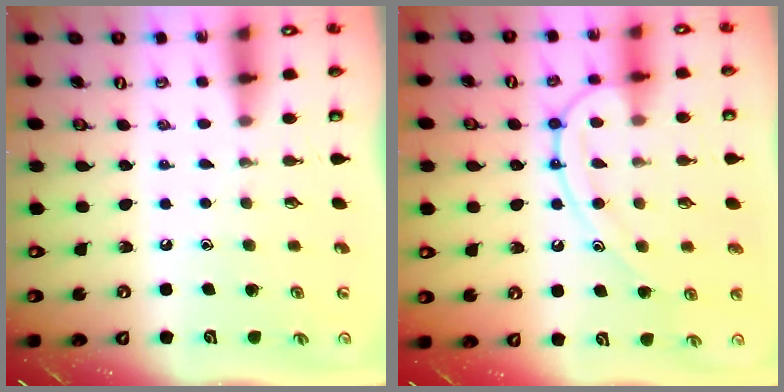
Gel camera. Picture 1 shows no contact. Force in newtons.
{"total": 12.6, "press": 12.5, "slide": 1.4}